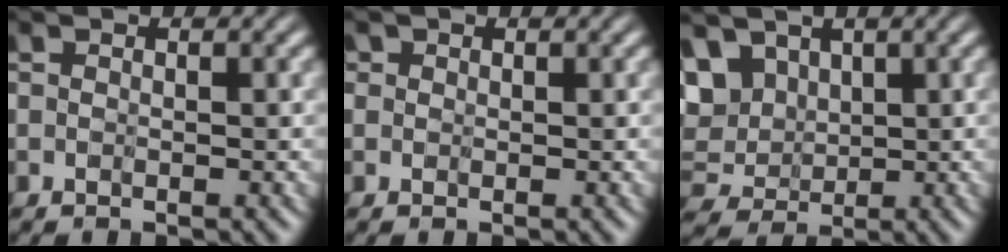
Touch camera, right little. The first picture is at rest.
{"total": 1.8, "force": [1.1, 1.3, 0.5], "torque": [-0.025, 0.011, -0.001]}
{"total": 3.9, "force": [2.3, 2.6, 1.8], "torque": [-0.050, 0.007, 0.036]}